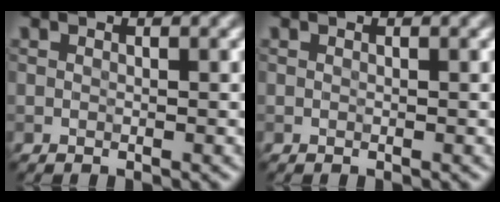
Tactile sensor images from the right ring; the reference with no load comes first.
{"total": 0.0}